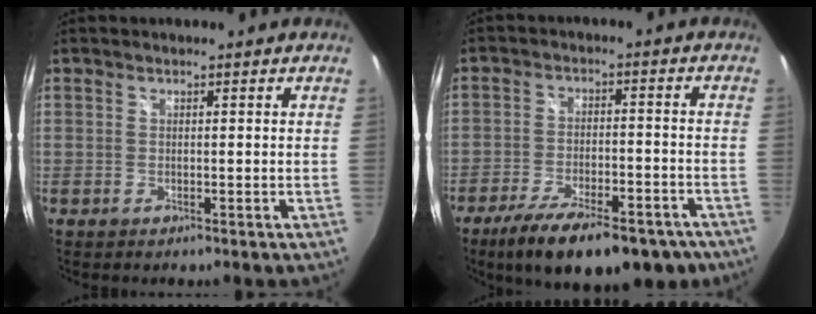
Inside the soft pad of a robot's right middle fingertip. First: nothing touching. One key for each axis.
{"total": 19.1, "fx": -13.7, "fy": 7.2, "fz": 11.2, "tx": -0.203, "ty": -0.035, "tz": -0.197}